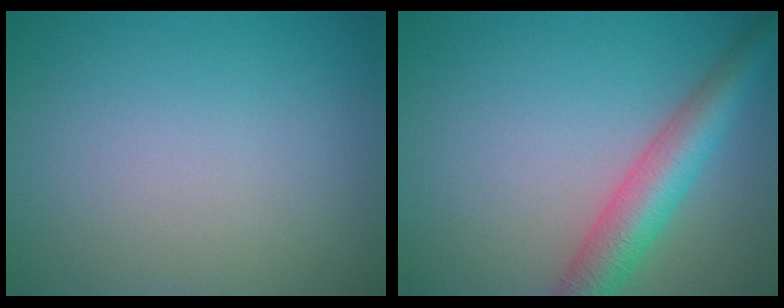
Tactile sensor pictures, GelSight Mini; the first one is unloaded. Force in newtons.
{"total": 5.4, "press": 5.4, "slide": 0.2}